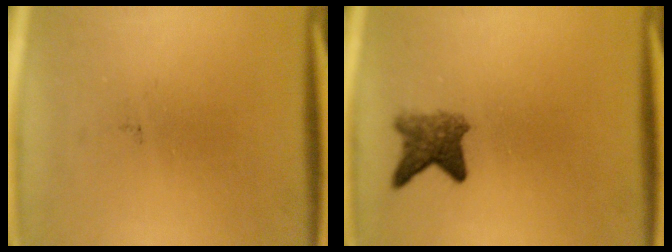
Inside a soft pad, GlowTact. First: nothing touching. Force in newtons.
{"total": 3.9}